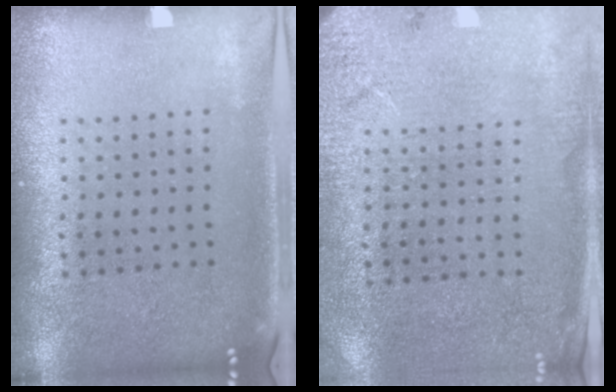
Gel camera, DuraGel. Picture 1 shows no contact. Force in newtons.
{"total": 2.6, "press": 2.4, "slide": 0.9}